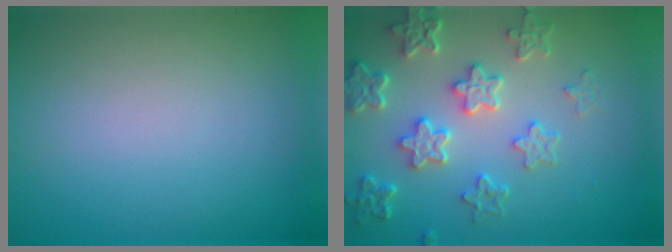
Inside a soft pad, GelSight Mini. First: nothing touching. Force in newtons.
{"total": 5.4, "press": 4.4, "slide": 3.1}